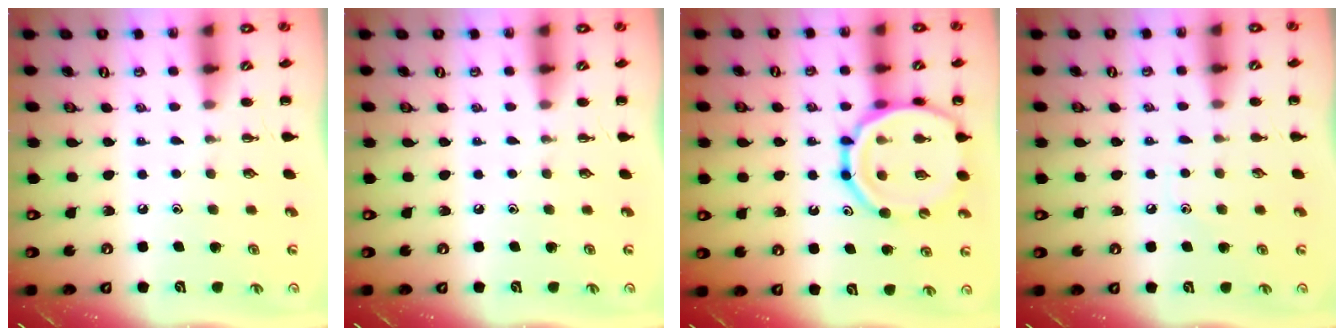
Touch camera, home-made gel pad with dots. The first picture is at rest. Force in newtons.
{"total": 0.0}
{"total": 18.1, "press": 17.8, "slide": 3.3}
{"total": 5.7, "press": 5.3, "slide": 2.0}